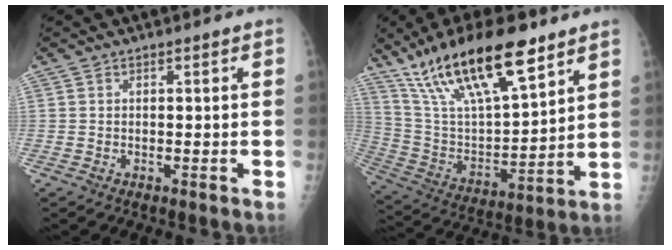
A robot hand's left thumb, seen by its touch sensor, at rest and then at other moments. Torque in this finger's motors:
{"motor_torque": [1.11, 1.12, 1.42, -1.35, 0.43]}